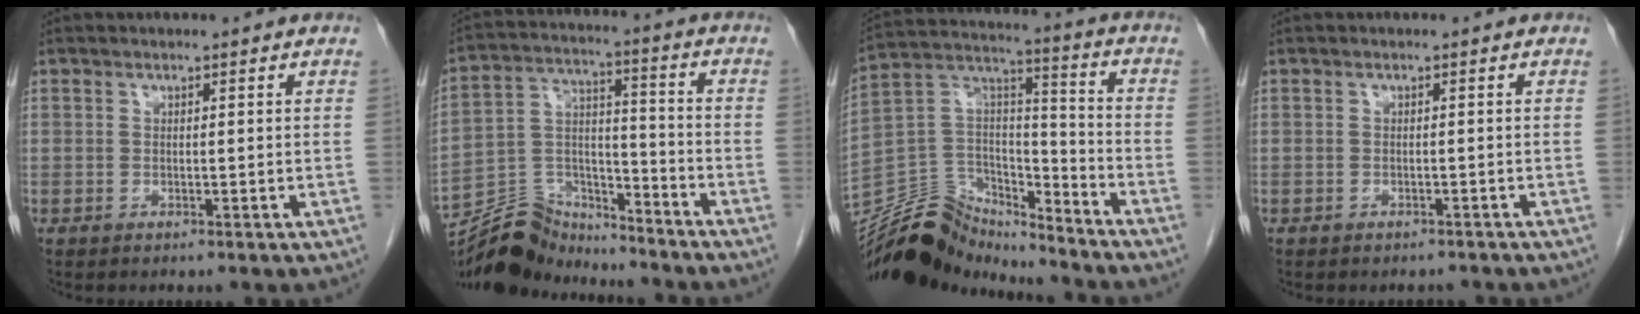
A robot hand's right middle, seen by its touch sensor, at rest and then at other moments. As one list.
[{"total": 11.3, "force": [-11.0, 2.5, 0.6], "torque": [-0.014, 0.036, -0.205]}, {"total": 13.3, "force": [-12.9, 3.2, 1.0], "torque": [-0.016, 0.066, -0.236]}, {"total": 1.9, "force": [-1.7, 0.8, 0.2], "torque": [-0.007, 0.000, -0.024]}]